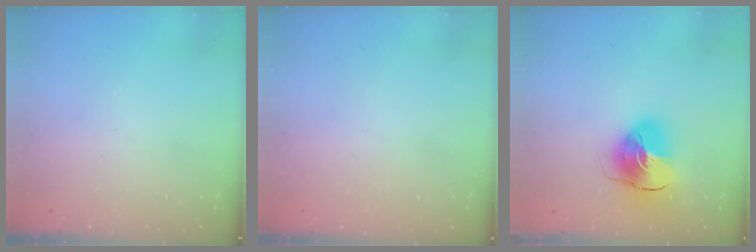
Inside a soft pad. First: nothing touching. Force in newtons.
{"total": 0.7, "press": 0.7, "slide": 0.3}
{"total": 11.5, "press": 11.4, "slide": 1.5}